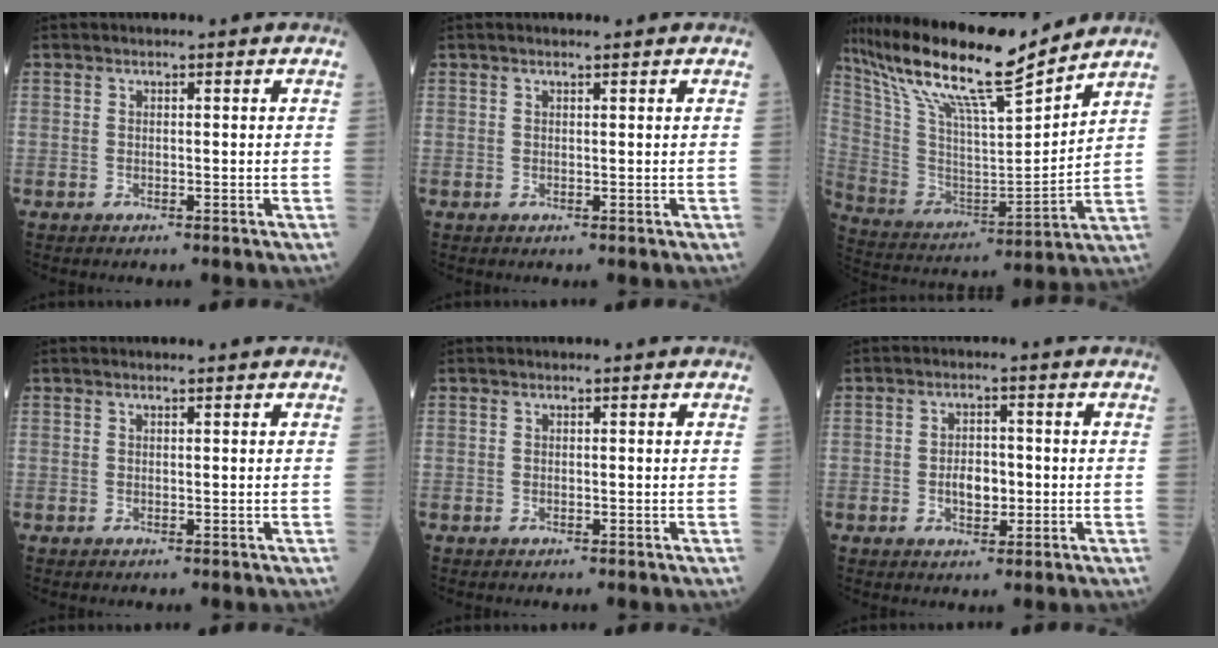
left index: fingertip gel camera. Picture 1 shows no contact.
{"total": 1.2, "force": [0.9, -0.1, 0.7], "torque": [-0.014, 0.009, 0.017]}
{"total": 20.9, "force": [16.8, 1.4, 12.3], "torque": [-0.232, 0.009, 0.305]}
{"total": 0.6, "force": [0.5, -0.1, 0.4], "torque": [-0.009, 0.004, 0.011]}
{"total": 0.0}
{"total": 3.9, "force": [-0.6, 2.2, 3.1], "torque": [-0.054, 0.004, -0.009]}